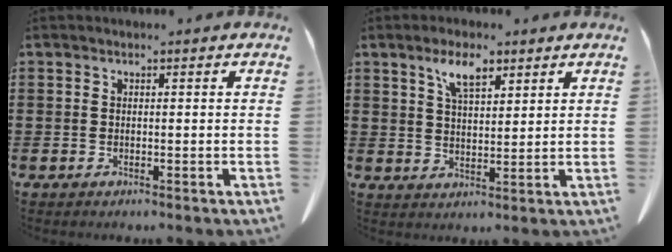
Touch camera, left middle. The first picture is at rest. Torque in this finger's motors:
{"motor_torque": [2.14, 0.00, 0.43, 0.15]}